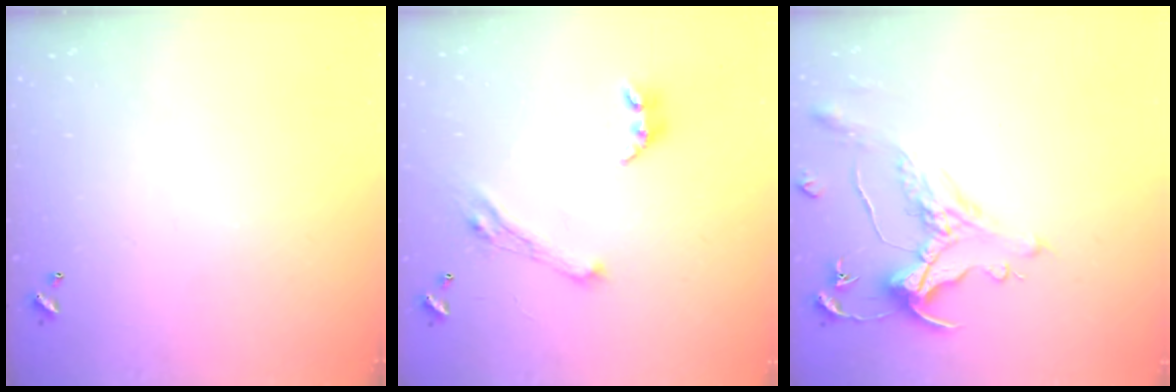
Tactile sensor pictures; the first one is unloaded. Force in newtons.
{"total": 7.0, "press": 6.8, "slide": 1.3}
{"total": 0.9, "press": 0.2, "slide": 0.9}